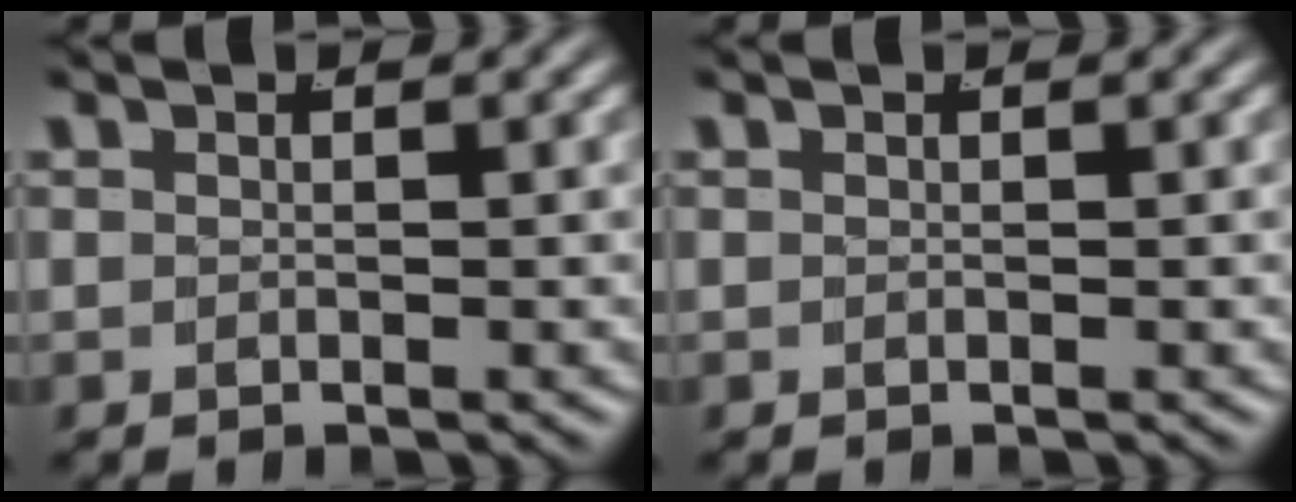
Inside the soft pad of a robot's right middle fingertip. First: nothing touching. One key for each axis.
{"total": 0.0}